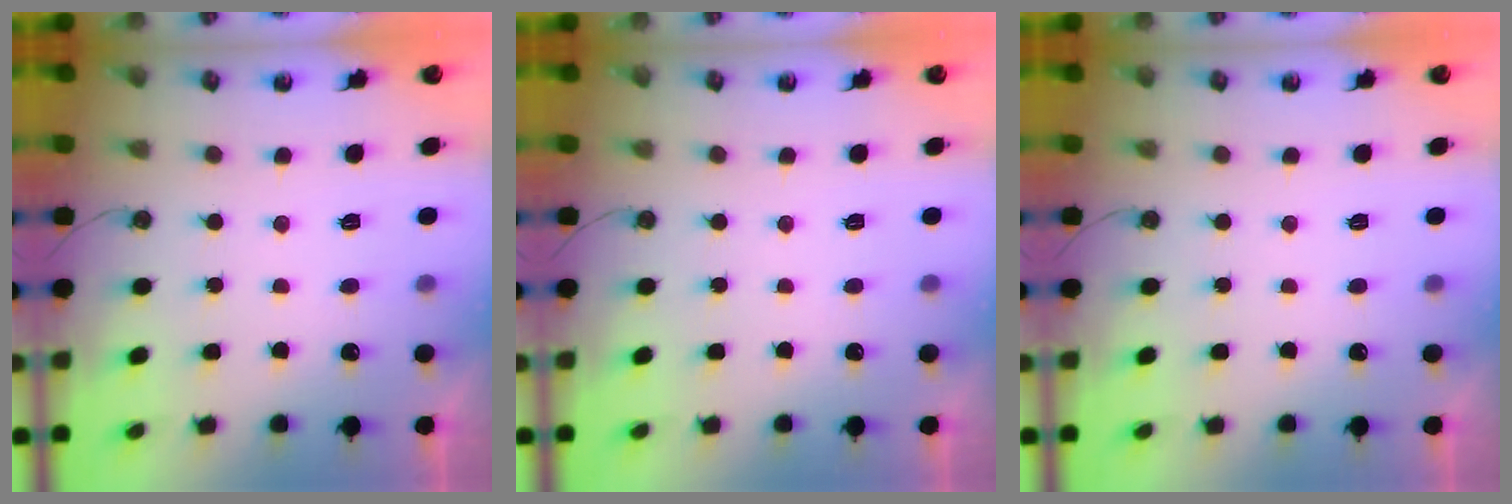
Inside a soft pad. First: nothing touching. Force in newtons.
{"total": 0.0}
{"total": 0.0}